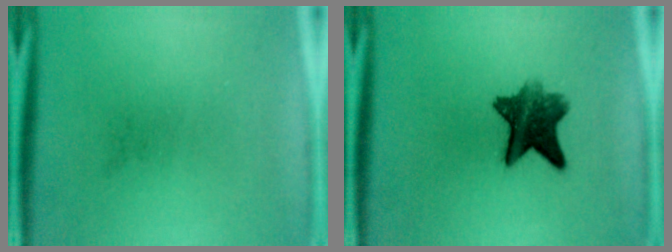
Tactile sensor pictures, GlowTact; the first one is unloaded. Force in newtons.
{"total": 8.0}